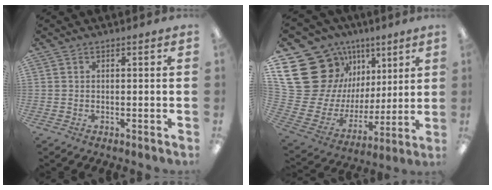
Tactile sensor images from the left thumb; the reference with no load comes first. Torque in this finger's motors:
{"motor_torque": [0.50, 0.90, 1.35, -1.42, 0.72]}